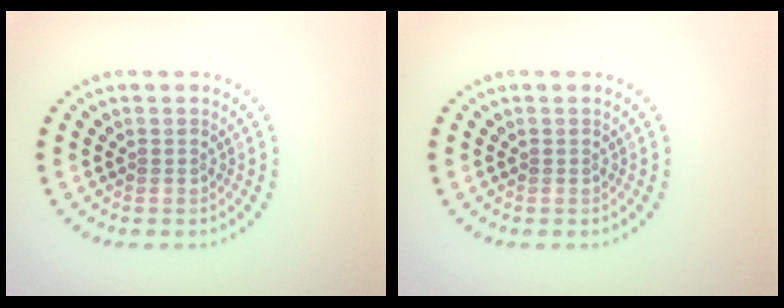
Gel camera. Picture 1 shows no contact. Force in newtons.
{"total": 0.0}